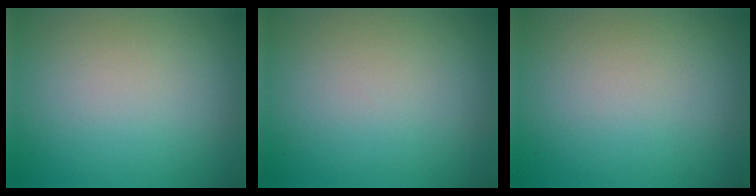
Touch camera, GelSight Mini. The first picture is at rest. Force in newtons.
{"total": 0.0}
{"total": 0.0}